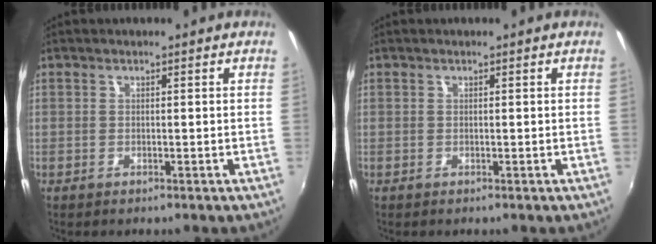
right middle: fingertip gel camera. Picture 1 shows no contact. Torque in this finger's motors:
{"motor_torque": [-0.05, 0.05, -0.01, -0.01]}